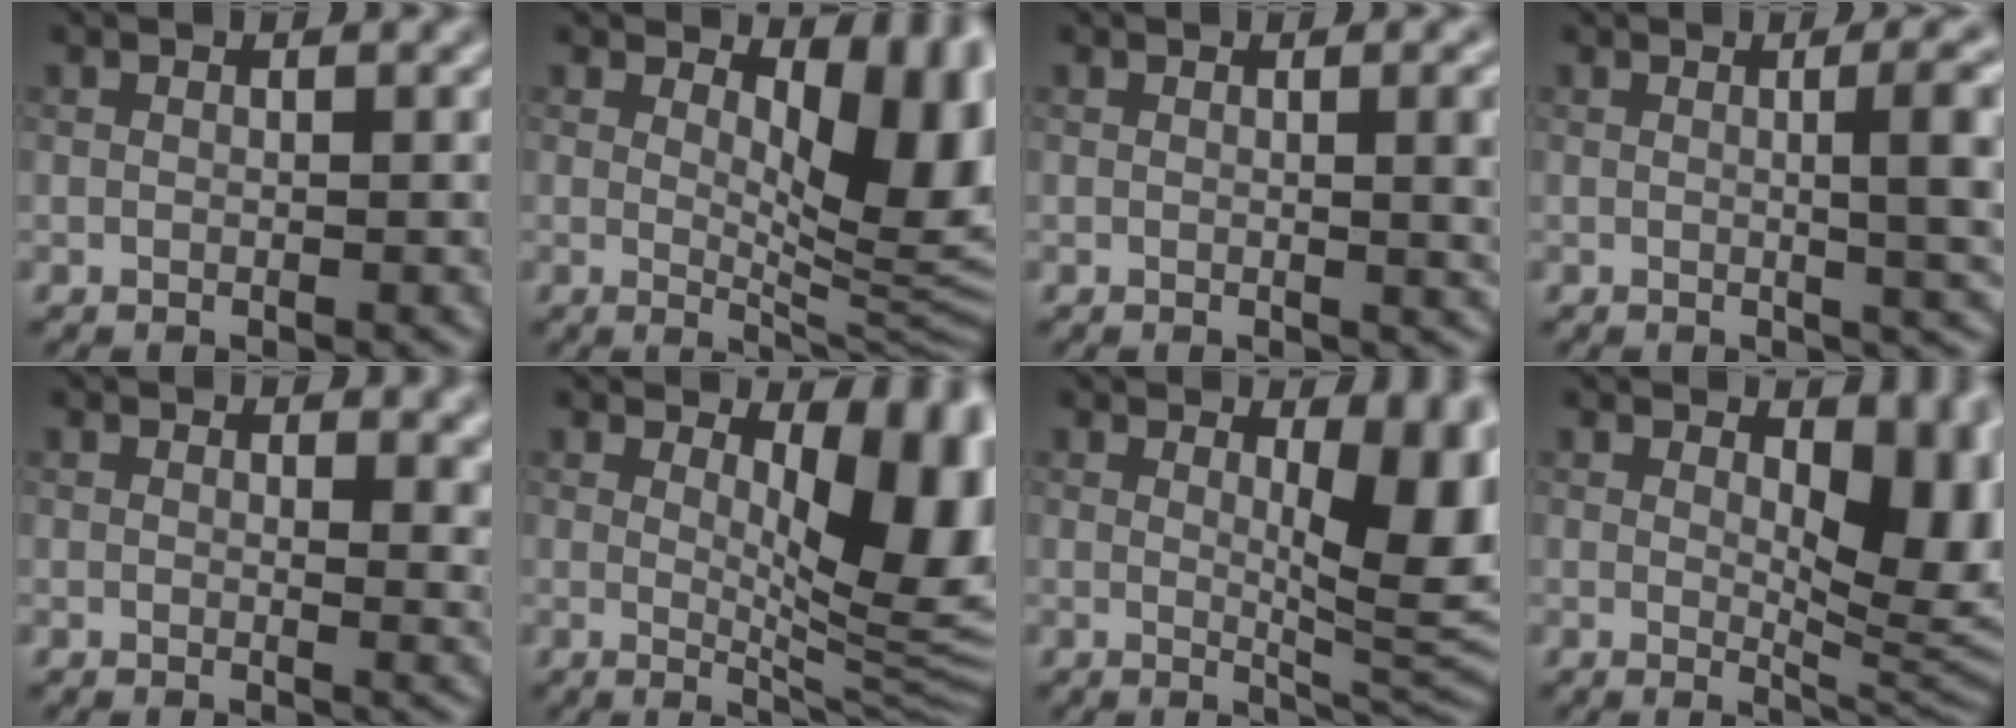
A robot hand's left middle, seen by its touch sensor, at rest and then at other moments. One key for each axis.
{"total": 8.9, "fx": 2.7, "fy": 4.0, "fz": 7.5, "tx": -0.099, "ty": -0.016, "tz": 0.044}
{"total": 3.9, "fx": 0.5, "fy": 1.2, "fz": 3.6, "tx": -0.036, "ty": 0.007, "tz": 0.004}
{"total": 6.4, "fx": 0.5, "fy": 1.9, "fz": 6.0, "tx": -0.061, "ty": 0.009, "tz": 0.006}
{"total": 2.7, "fx": 1.2, "fy": 1.4, "fz": 1.9, "tx": -0.020, "ty": -0.008, "tz": 0.017}
{"total": 9.4, "fx": 2.4, "fy": 3.9, "fz": 8.2, "tx": -0.108, "ty": -0.013, "tz": 0.041}
{"total": 7.4, "fx": 1.7, "fy": 2.5, "fz": 6.7, "tx": -0.084, "ty": -0.014, "tz": 0.034}
{"total": 7.1, "fx": 1.9, "fy": 3.7, "fz": 5.8, "tx": -0.076, "ty": -0.015, "tz": 0.029}